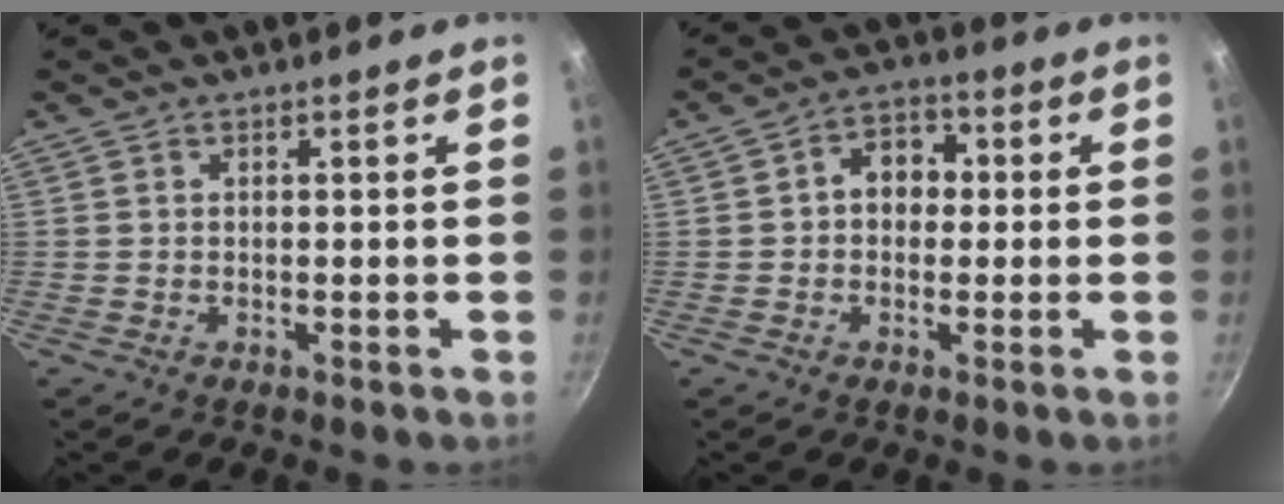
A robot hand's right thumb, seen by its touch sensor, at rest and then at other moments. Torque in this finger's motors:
{"motor_torque": [-0.06, 0.19, 0.00, -0.14, 0.01]}